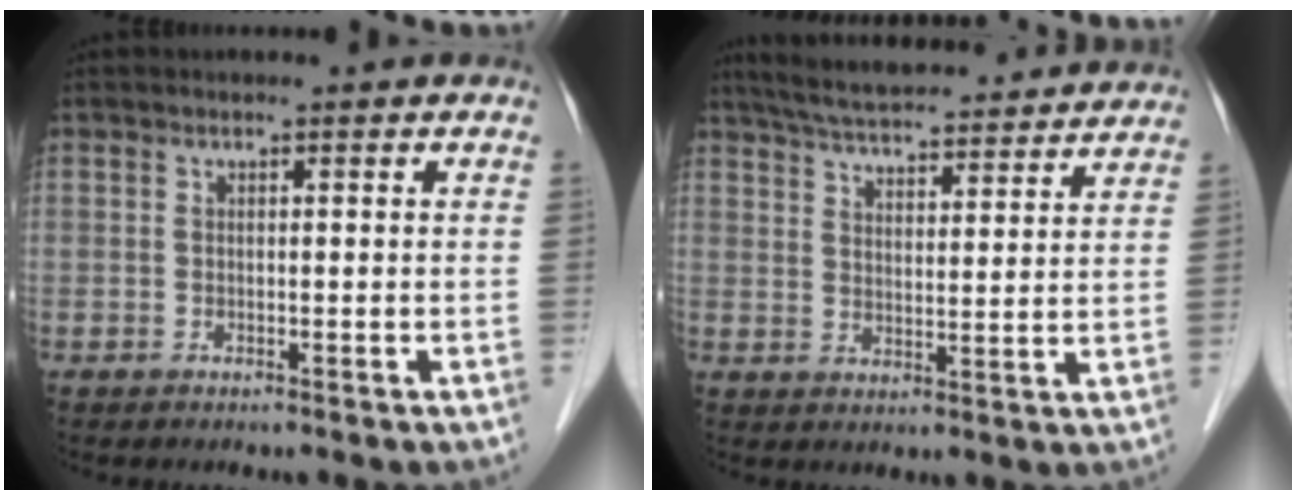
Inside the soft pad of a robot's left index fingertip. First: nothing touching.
{"total": 20.1, "force": [18.6, 2.7, 7.2], "torque": [-0.117, 0.029, 0.257]}